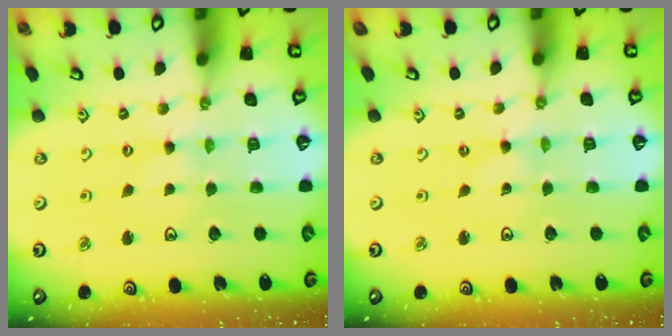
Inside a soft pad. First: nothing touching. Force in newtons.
{"total": 0.0}